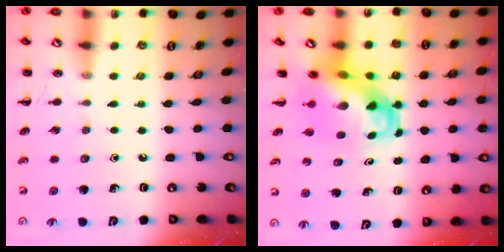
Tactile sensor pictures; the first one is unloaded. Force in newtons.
{"total": 6.4, "press": 6.1, "slide": 2.1}